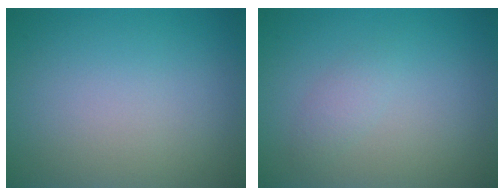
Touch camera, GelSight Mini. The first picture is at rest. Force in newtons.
{"total": 1.2, "press": 1.2, "slide": 0.0}